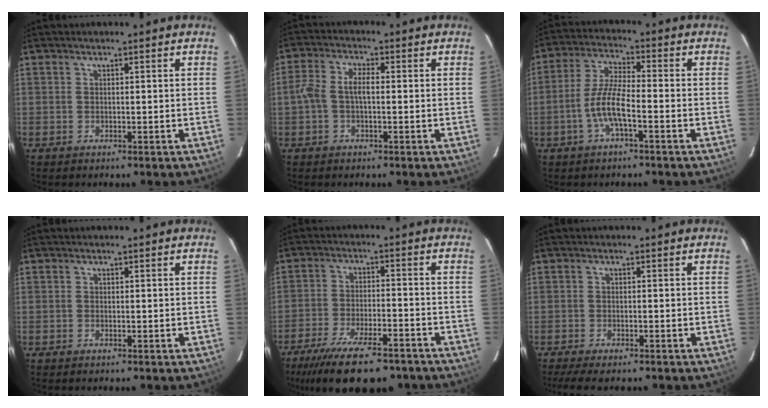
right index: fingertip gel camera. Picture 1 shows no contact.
{"total": 4.4, "force": [-0.5, 1.9, 3.9], "torque": [-0.083, 0.013, -0.013]}
{"total": 7.2, "force": [-2.9, 1.2, 6.4], "torque": [-0.138, 0.005, -0.058]}
{"total": 0.0}
{"total": 18.6, "force": [-14.4, 5.4, 10.5], "torque": [-0.210, -0.041, -0.219]}
{"total": 5.7, "force": [-4.6, 1.2, 3.2], "torque": [-0.075, -0.022, -0.078]}